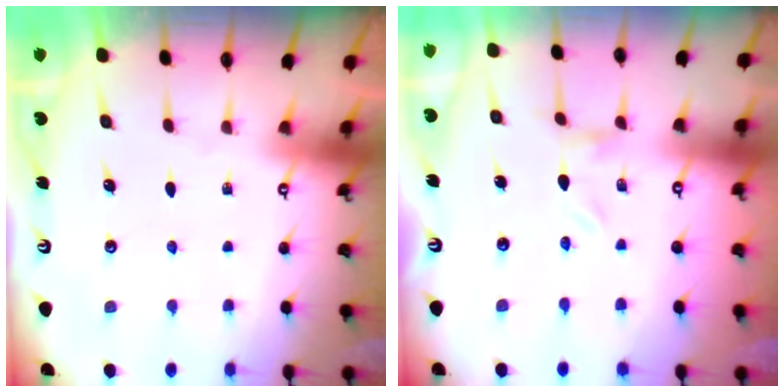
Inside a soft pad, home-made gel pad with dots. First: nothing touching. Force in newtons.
{"total": 0.6, "press": 0.5, "slide": 0.1}